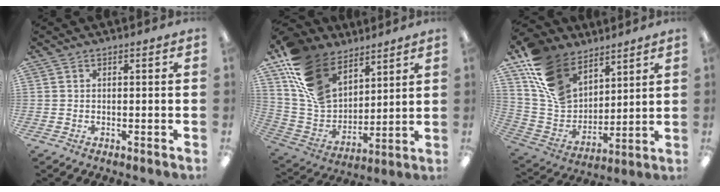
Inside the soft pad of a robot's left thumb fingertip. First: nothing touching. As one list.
[{"total": 17.5, "force": [11.3, 11.0, 7.5], "torque": [-0.168, -0.053, 0.225]}, {"total": 16.1, "force": [10.7, 10.4, 6.1], "torque": [-0.136, -0.058, 0.213]}]